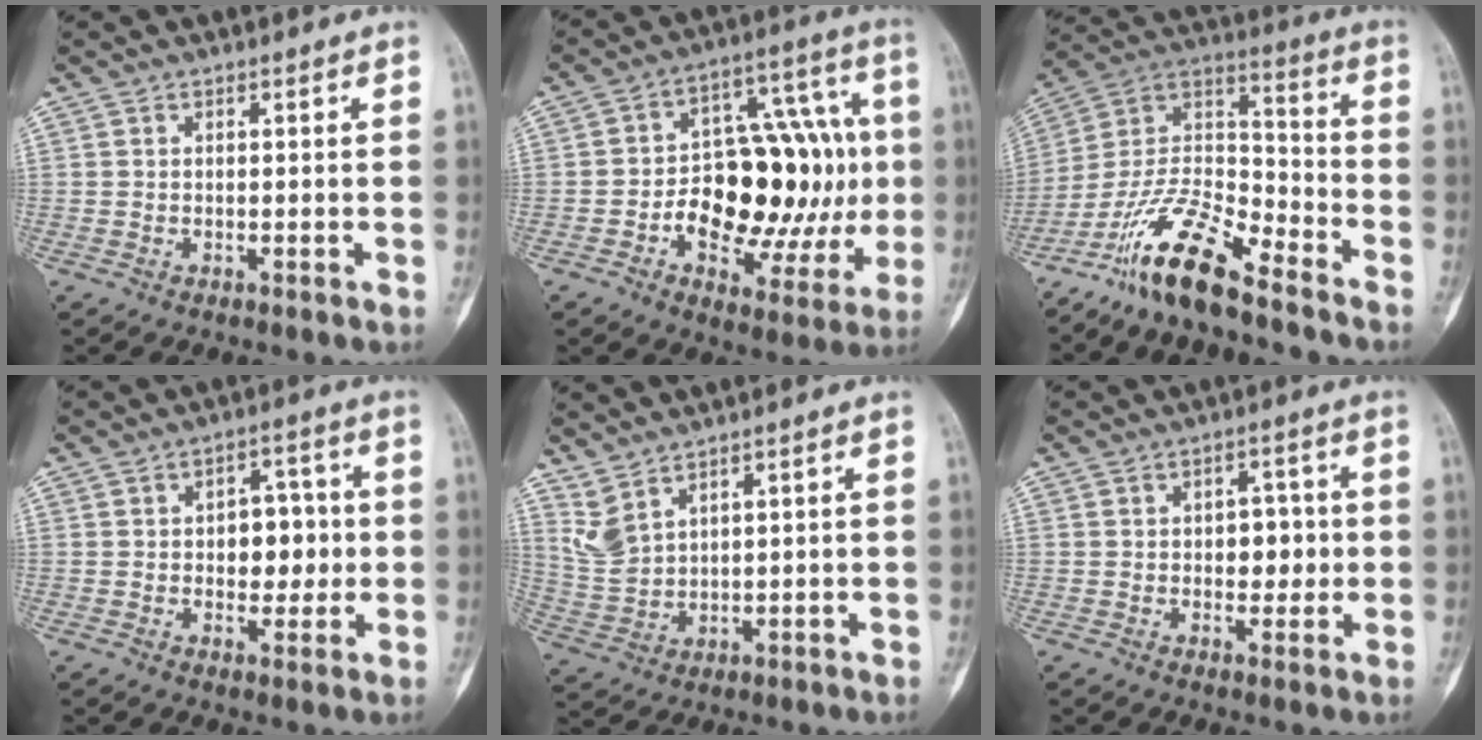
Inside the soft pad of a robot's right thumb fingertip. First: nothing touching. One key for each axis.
{"total": 23.9, "fx": -1.7, "fy": 13.3, "fz": 19.8, "tx": -0.243, "ty": 0.040, "tz": -0.013}
{"total": 16.4, "fx": -12.2, "fy": 4.4, "fz": 10.0, "tx": -0.182, "ty": 0.083, "tz": -0.229}
{"total": 7.8, "fx": 0.2, "fy": 5.0, "fz": 5.9, "tx": -0.046, "ty": 0.009, "tz": 0.004}
{"total": 5.6, "fx": 4.2, "fy": 2.0, "fz": 3.0, "tx": -0.064, "ty": -0.025, "tz": 0.103}
{"total": 5.3, "fx": 0.1, "fy": 3.5, "fz": 4.0, "tx": -0.027, "ty": 0.003, "tz": 0.002}